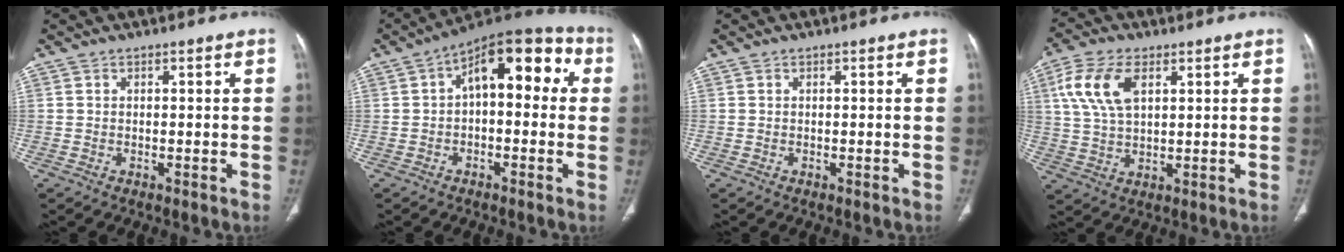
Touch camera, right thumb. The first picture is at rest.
{"total": 14.5, "force": [2.3, 7.6, 12.1], "torque": [-0.128, 0.046, 0.024]}
{"total": 0.0}
{"total": 10.4, "force": [3.8, 5.6, 7.9], "torque": [-0.167, 0.001, 0.075]}